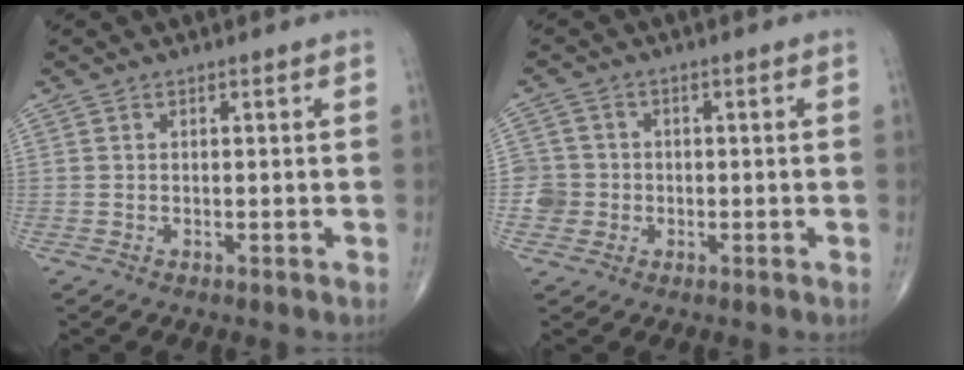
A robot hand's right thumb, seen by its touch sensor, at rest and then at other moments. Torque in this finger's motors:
{"motor_torque": [-0.10, -0.12, 0.09, 0.04, -0.03]}